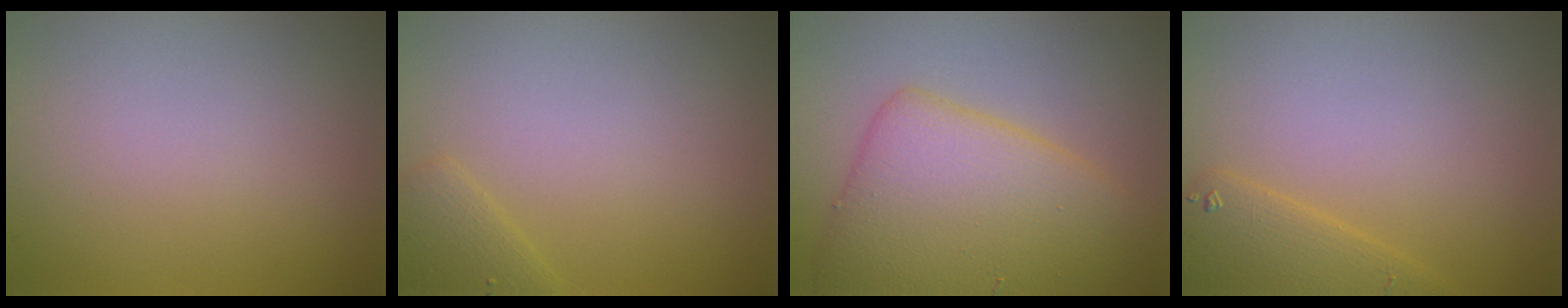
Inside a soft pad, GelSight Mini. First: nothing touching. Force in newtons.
{"total": 1.6, "press": 1.6, "slide": 0.1}
{"total": 7.4, "press": 7.4, "slide": 0.2}
{"total": 2.9, "press": 2.9, "slide": 0.2}